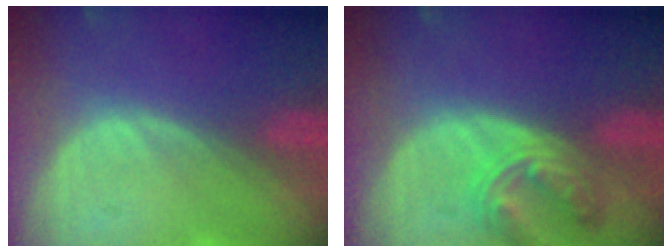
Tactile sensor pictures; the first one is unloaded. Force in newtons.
{"total": 7.3, "press": 6.5, "slide": 3.4}